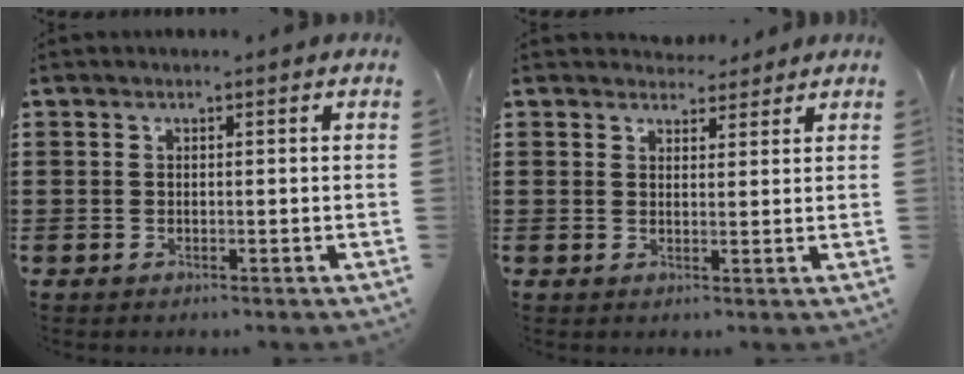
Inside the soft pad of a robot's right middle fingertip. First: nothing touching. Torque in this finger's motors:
{"motor_torque": [0.28, -0.16, -0.06, -0.02]}